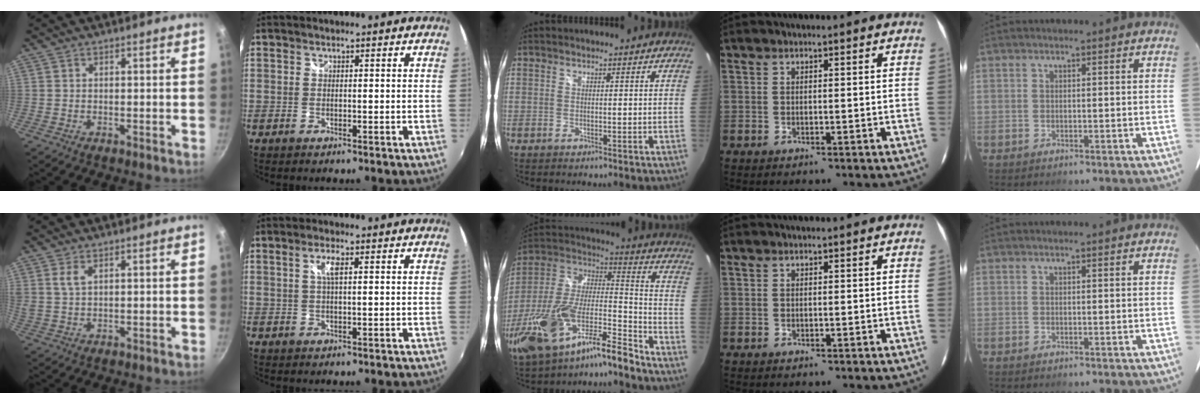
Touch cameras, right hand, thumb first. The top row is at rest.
{"thumb": {"total": 3.1, "force": [1.4, 1.3, 2.4], "torque": [-0.046, -0.004, 0.031]}, "index": {"total": 2.7, "force": [0.8, 0.3, 2.5], "torque": [-0.048, 0.003, 0.013]}, "middle": {"total": 21.2, "force": [-15.0, 5.8, 13.8], "torque": [-0.270, -0.014, -0.275]}}